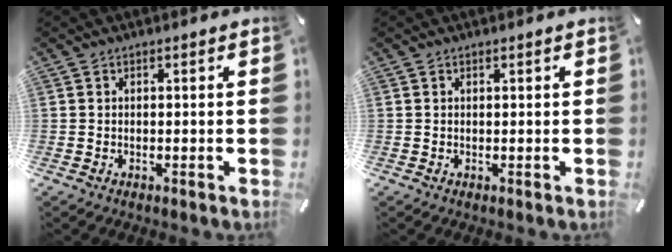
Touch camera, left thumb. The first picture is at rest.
{"total": 0.0}